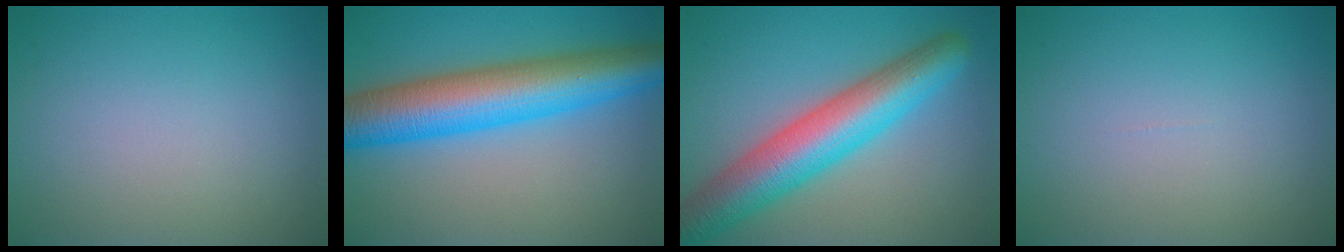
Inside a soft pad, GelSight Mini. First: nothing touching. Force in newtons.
{"total": 10.3, "press": 10.3, "slide": 0.1}
{"total": 8.9, "press": 8.9, "slide": 0.4}
{"total": 0.0}